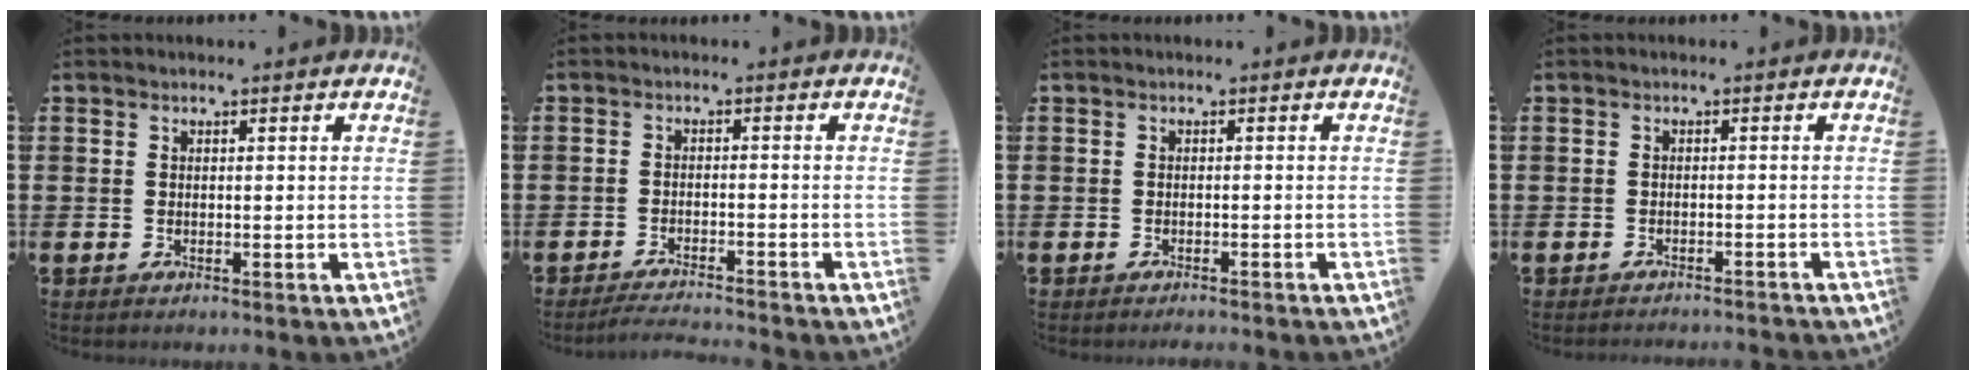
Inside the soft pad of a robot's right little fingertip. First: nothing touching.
{"total": 2.1, "force": [-2.1, -0.2, 0.5], "torque": [-0.008, 0.005, -0.042]}
{"total": 0.7, "force": [-0.7, -0.1, 0.1], "torque": [-0.001, -0.002, -0.014]}
{"total": 1.0, "force": [-1.0, -0.2, -0.1], "torque": [0.000, 0.002, -0.021]}